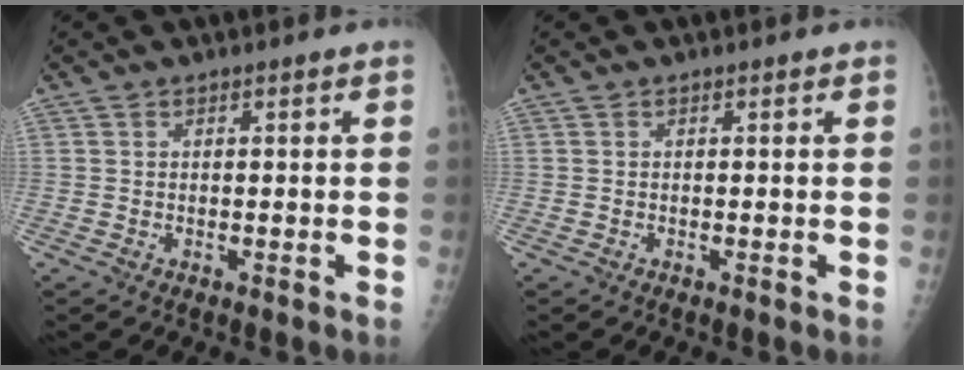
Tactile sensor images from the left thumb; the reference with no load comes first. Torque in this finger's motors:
{"motor_torque": [0.00, 0.02, -0.11, -0.07, 0.00]}